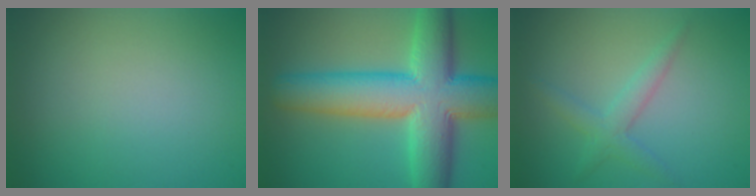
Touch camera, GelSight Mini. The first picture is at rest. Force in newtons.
{"total": 12.3, "press": 12.3, "slide": 0.4}
{"total": 2.2, "press": 2.2, "slide": 0.1}